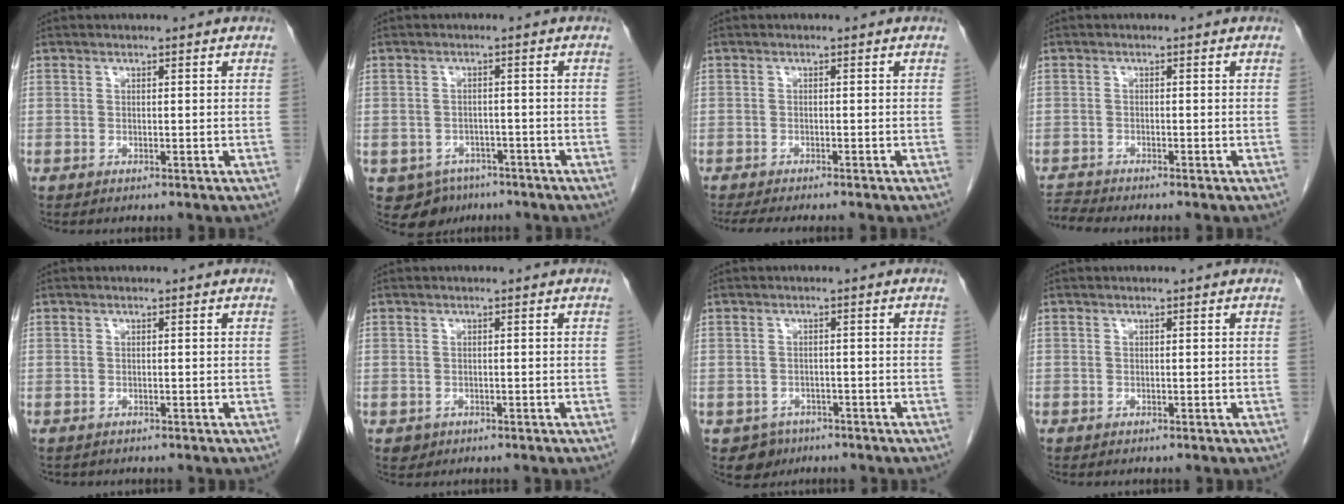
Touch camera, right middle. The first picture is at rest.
{"total": 6.1, "force": [-3.9, 4.4, 1.3], "torque": [-0.015, 0.005, -0.050]}
{"total": 5.5, "force": [-4.6, 0.7, 2.8], "torque": [-0.034, -0.010, -0.067]}
{"total": 2.4, "force": [-2.2, -0.9, -0.4], "torque": [0.001, -0.017, -0.042]}
{"total": 0.6, "force": [-0.5, 0.3, 0.1], "torque": [-0.011, 0.001, -0.007]}
{"total": 1.1, "force": [-0.5, 0.9, 0.1], "torque": [-0.003, 0.003, -0.003]}
{"total": 3.5, "force": [-2.2, 2.7, 0.3], "torque": [-0.003, 0.007, -0.030]}
{"total": 0.0}